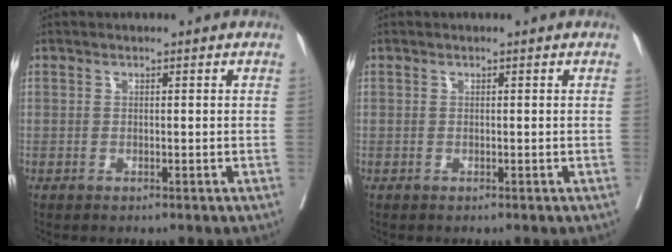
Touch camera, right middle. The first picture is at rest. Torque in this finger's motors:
{"motor_torque": [0.05, -0.11, -0.01, 0.00]}